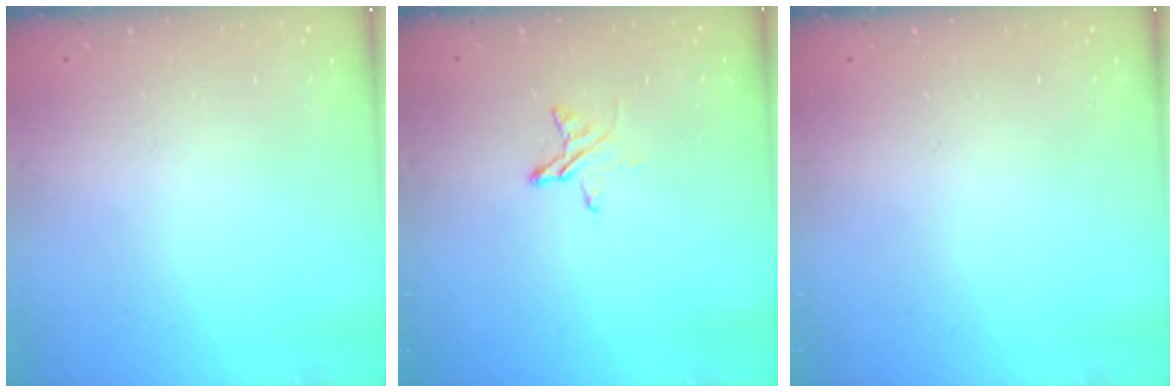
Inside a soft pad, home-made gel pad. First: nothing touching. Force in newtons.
{"total": 4.4, "press": 4.4, "slide": 0.4}
{"total": 0.0}